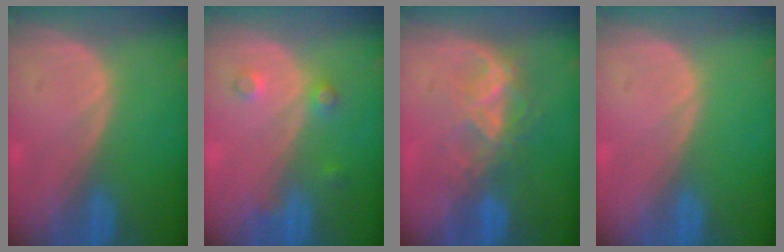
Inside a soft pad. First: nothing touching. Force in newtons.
{"total": 2.6, "press": 2.6, "slide": 0.3}
{"total": 6.8, "press": 6.0, "slide": 3.2}
{"total": 0.0}